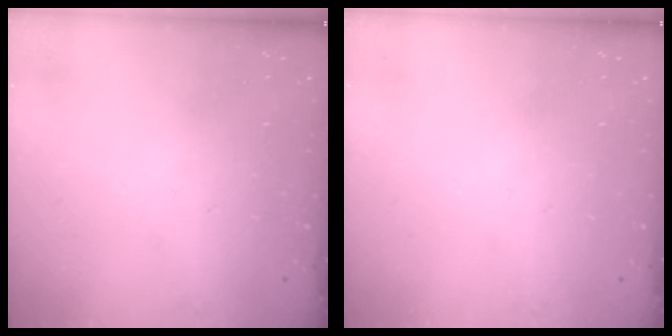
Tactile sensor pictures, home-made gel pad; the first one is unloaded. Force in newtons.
{"total": 0.0}